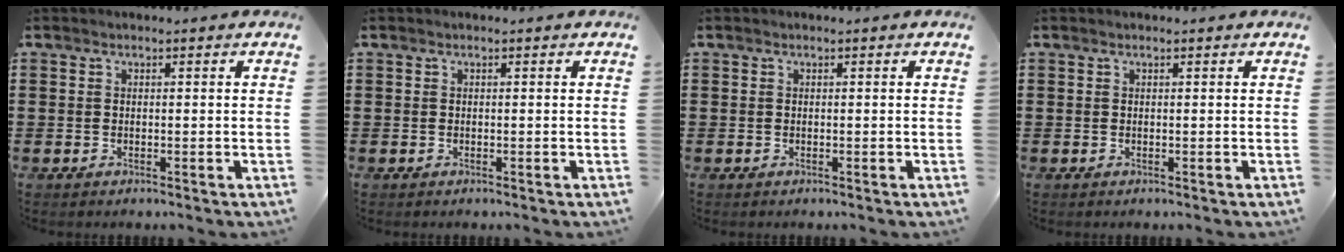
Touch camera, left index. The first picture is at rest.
{"total": 0.0}
{"total": 0.0}
{"total": 0.0}